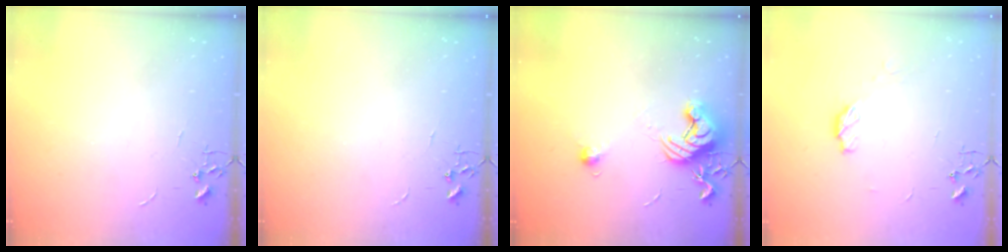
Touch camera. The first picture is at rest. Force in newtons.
{"total": 0.0}
{"total": 11.2, "press": 11.1, "slide": 1.0}
{"total": 5.5, "press": 5.5, "slide": 0.3}